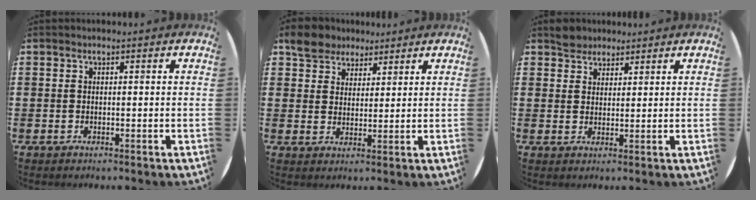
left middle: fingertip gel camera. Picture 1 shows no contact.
{"total": 4.7, "force": [4.0, 2.5, 0.4], "torque": [-0.017, -0.001, 0.076]}
{"total": 2.7, "force": [2.5, 1.1, -0.2], "torque": [0.005, 0.004, 0.049]}